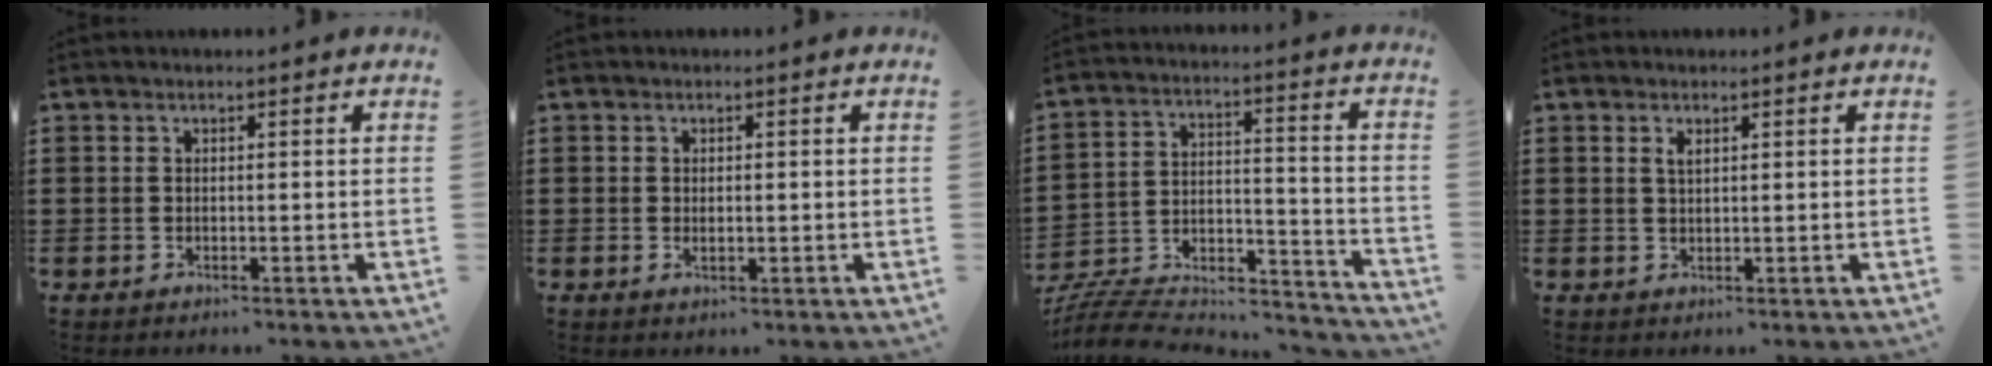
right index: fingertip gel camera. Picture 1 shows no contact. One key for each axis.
{"total": 1.1, "fx": 0.0, "fy": 0.5, "fz": 0.9, "tx": -0.017, "ty": 0.004, "tz": -0.001}
{"total": 7.2, "fx": -6.5, "fy": 2.2, "fz": 2.1, "tx": -0.039, "ty": 0.001, "tz": -0.129}
{"total": 1.3, "fx": 0.6, "fy": 0.6, "fz": 1.0, "tx": -0.021, "ty": 0.005, "tz": 0.010}